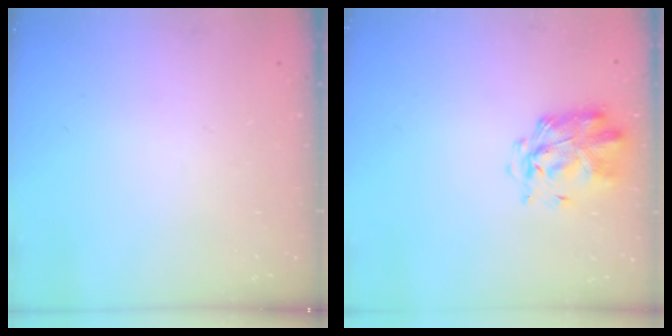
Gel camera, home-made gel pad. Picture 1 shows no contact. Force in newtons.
{"total": 2.8, "press": 2.7, "slide": 0.6}